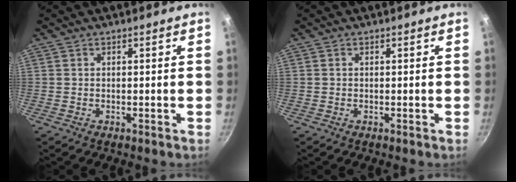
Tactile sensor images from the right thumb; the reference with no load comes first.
{"total": 0.0}